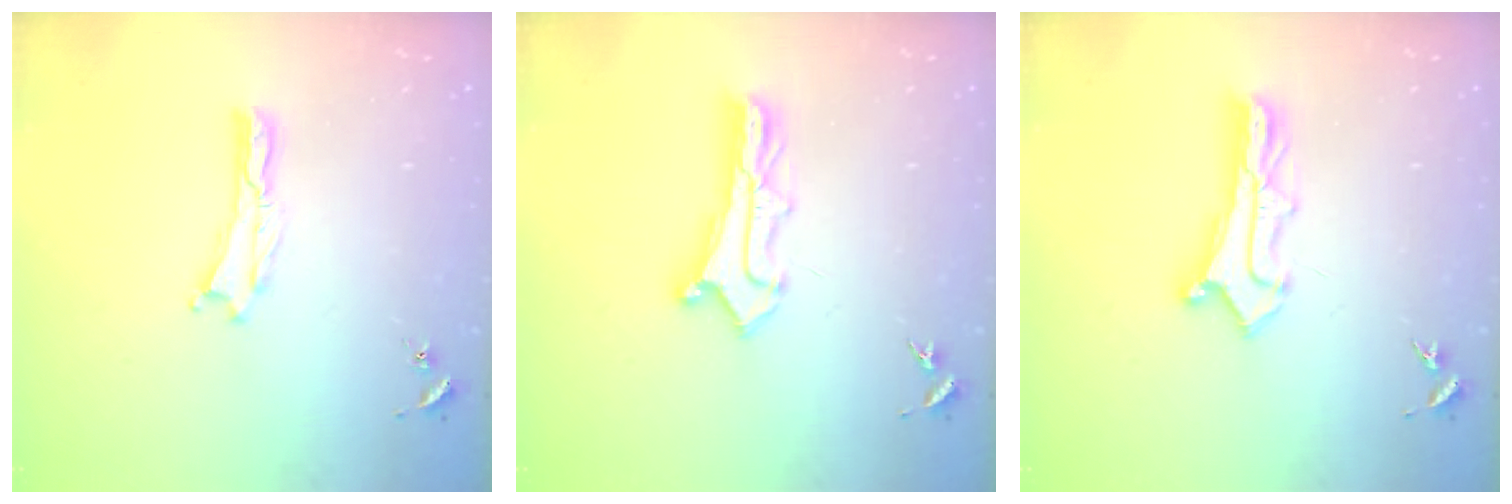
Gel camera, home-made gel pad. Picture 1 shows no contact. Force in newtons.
{"total": 2.6, "press": 2.6, "slide": 0.2}
{"total": 2.6, "press": 2.6, "slide": 0.2}